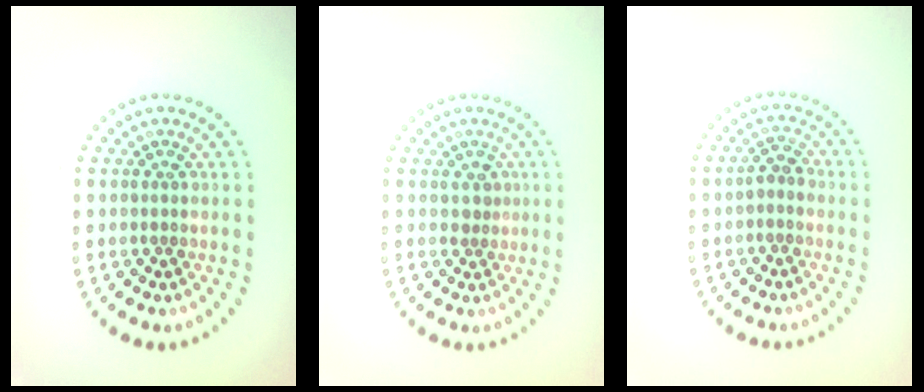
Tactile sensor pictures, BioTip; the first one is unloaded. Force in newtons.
{"total": 1.2, "press": 0.9, "slide": 0.8}
{"total": 1.3, "press": 1.1, "slide": 0.7}